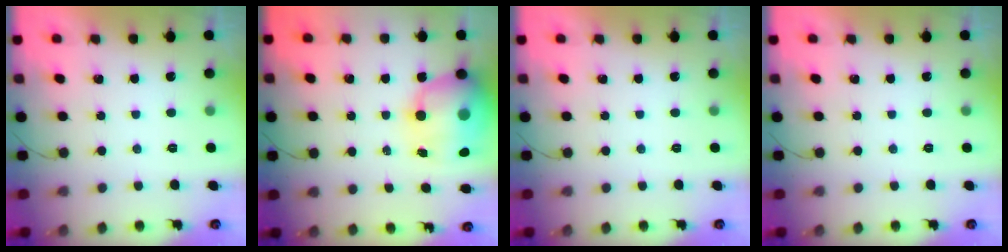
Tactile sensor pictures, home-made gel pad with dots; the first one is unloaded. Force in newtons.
{"total": 17.5, "press": 16.9, "slide": 4.4}
{"total": 0.0}
{"total": 0.0}